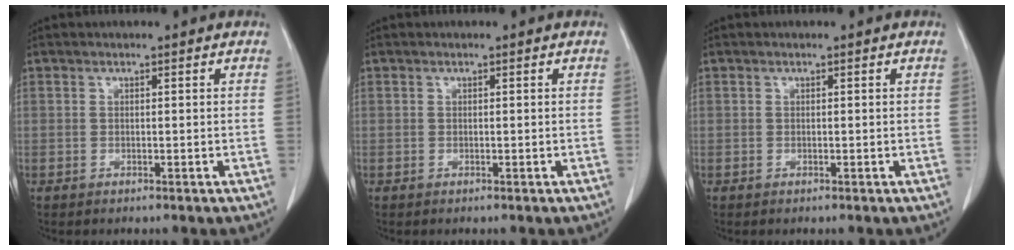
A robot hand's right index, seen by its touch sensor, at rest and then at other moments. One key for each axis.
{"total": 0.0}
{"total": 0.0}